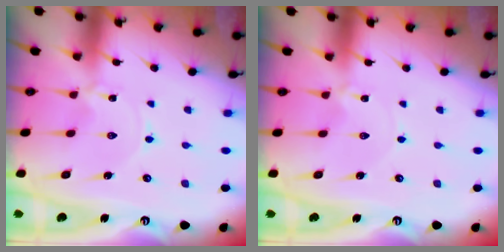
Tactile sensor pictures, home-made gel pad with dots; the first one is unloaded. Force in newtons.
{"total": 0.0}